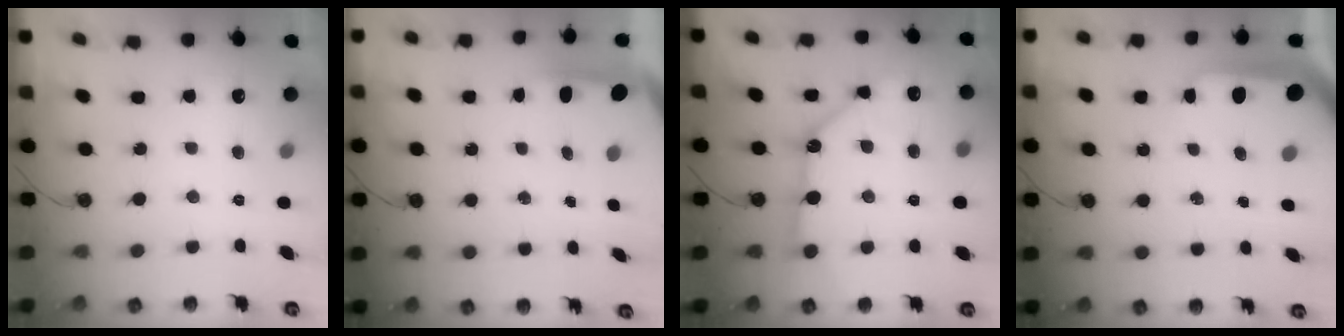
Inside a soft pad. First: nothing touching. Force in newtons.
{"total": 4.2, "press": 4.2, "slide": 0.4}
{"total": 11.7, "press": 11.6, "slide": 1.5}
{"total": 10.3, "press": 10.2, "slide": 1.2}